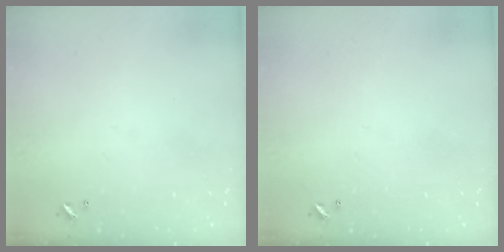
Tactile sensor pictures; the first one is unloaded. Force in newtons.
{"total": 0.0}